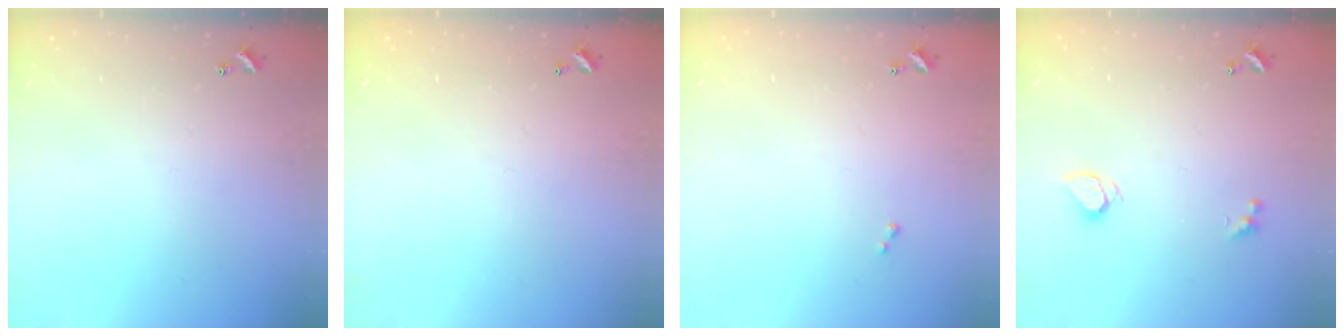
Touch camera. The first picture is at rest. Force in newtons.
{"total": 2.8, "press": 2.8, "slide": 0.1}
{"total": 0.0}
{"total": 1.9, "press": 1.8, "slide": 0.4}